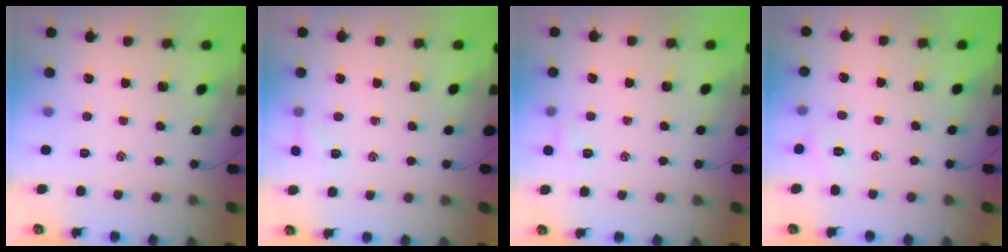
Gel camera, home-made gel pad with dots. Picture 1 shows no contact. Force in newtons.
{"total": 5.5, "press": 5.3, "slide": 1.5}
{"total": 3.6, "press": 3.4, "slide": 1.2}
{"total": 2.6, "press": 2.4, "slide": 0.8}